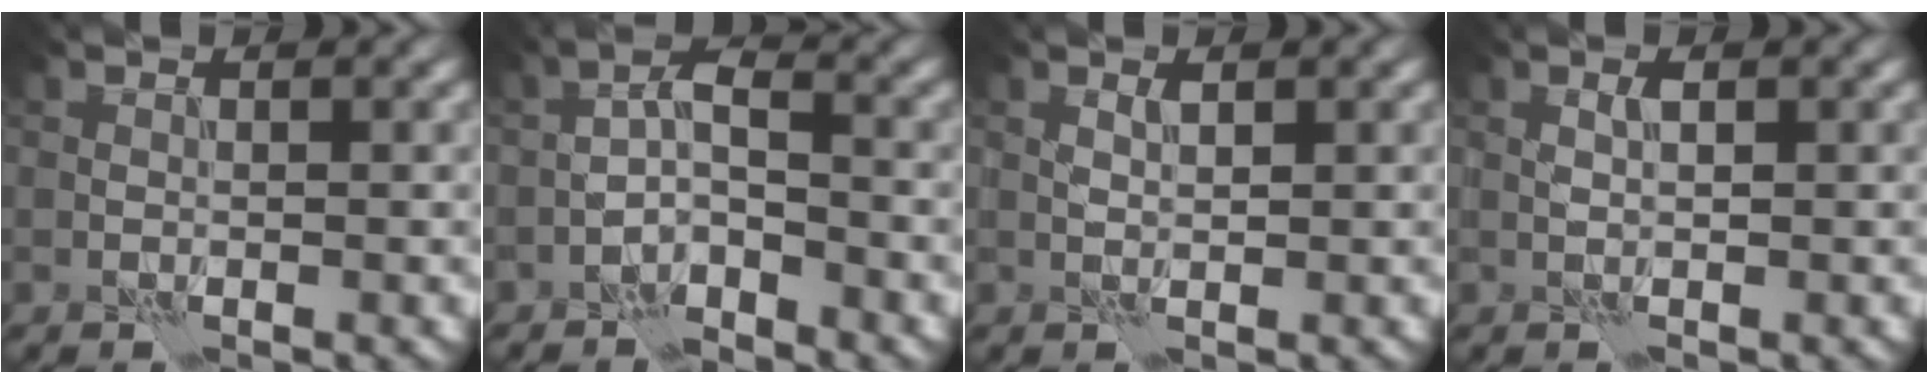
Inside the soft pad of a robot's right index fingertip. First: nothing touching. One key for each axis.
{"total": 3.5, "fx": -2.4, "fy": 1.1, "fz": 2.3, "tx": -0.036, "ty": 0.014, "tz": -0.053}
{"total": 0.9, "fx": 0.5, "fy": 0.2, "fz": 0.7, "tx": -0.016, "ty": 0.000, "tz": 0.009}
{"total": 1.0, "fx": 0.3, "fy": 0.3, "fz": 0.9, "tx": -0.019, "ty": 0.003, "tz": 0.004}